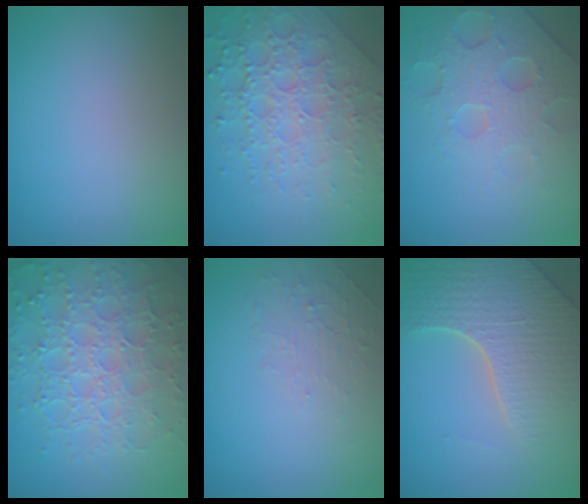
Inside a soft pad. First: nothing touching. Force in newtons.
{"total": 7.6, "press": 5.5, "slide": 5.2}
{"total": 4.4, "press": 4.2, "slide": 1.4}
{"total": 8.1, "press": 5.9, "slide": 5.6}
{"total": 1.8, "press": 0.5, "slide": 1.7}
{"total": 5.5, "press": 4.8, "slide": 2.6}